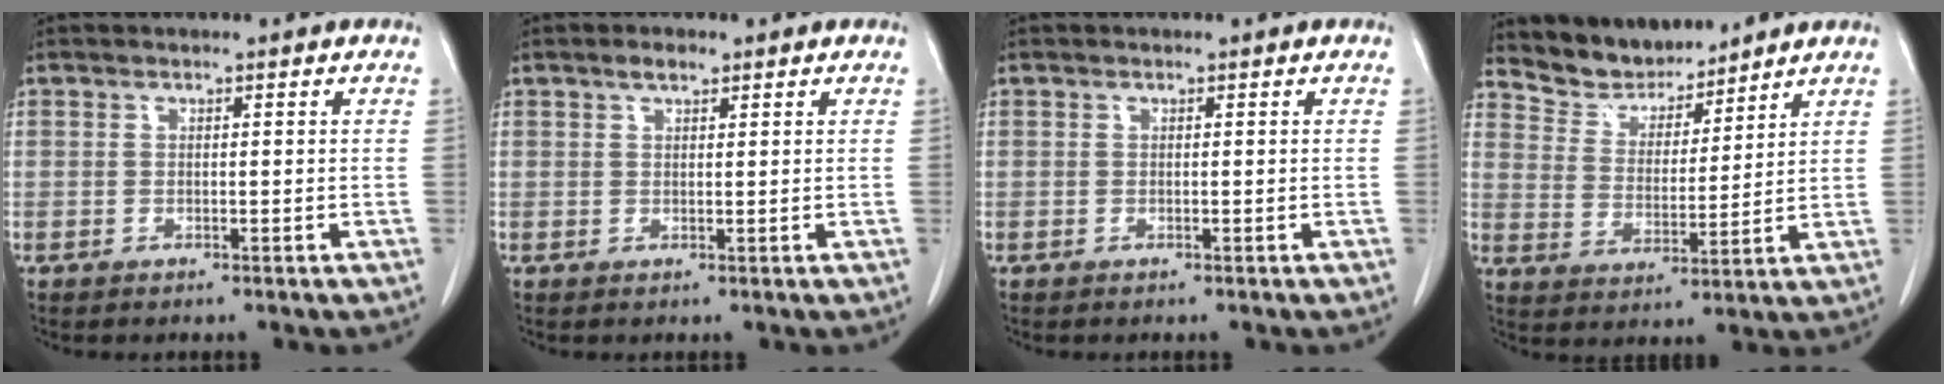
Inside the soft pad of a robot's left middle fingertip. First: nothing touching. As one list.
[{"total": 1.8, "force": [1.3, 0.7, 1.1], "torque": [-0.023, 0.005, 0.022]}, {"total": 0.0}, {"total": 7.4, "force": [7.2, 1.9, 0.3], "torque": [-0.010, 0.007, 0.145]}]